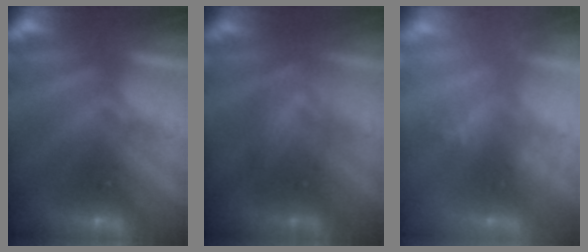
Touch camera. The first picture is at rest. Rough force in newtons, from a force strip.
{"total": 3.1}
{"total": 1.9}